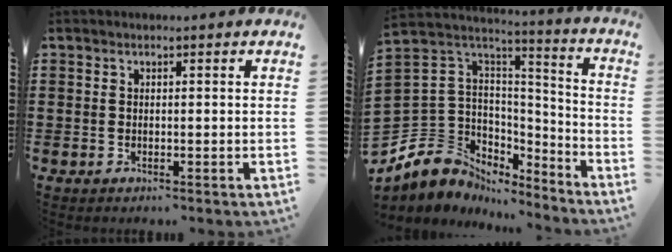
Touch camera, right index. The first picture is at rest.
{"total": 8.0, "force": [-4.3, 6.7, 0.8], "torque": [-0.059, -0.014, -0.082]}